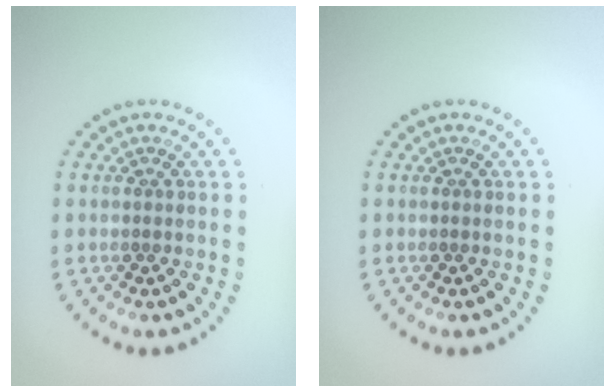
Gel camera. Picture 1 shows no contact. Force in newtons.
{"total": 0.0}